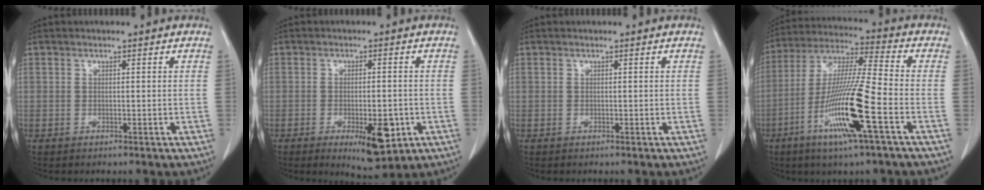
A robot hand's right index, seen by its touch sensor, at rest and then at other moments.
{"total": 7.6, "force": [-2.8, 2.5, 6.6], "torque": [-0.090, -0.010, -0.029]}
{"total": 0.0}
{"total": 15.5, "force": [-5.9, -0.1, 14.4], "torque": [-0.289, -0.017, -0.114]}